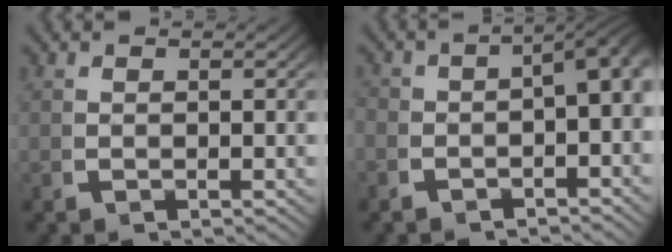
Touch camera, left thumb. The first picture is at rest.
{"total": 4.7, "force": [-0.9, 2.6, 3.8], "torque": [-0.042, -0.002, -0.018]}